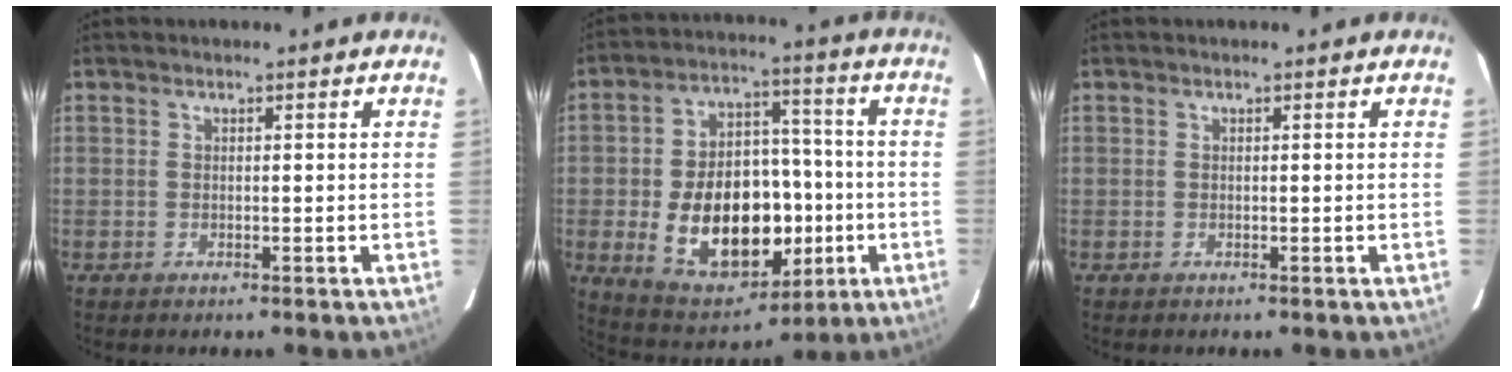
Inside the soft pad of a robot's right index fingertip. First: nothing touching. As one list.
[{"total": 20.7, "force": [-4.2, 13.4, 15.1], "torque": [-0.298, 0.022, -0.039]}, {"total": 0.0}]